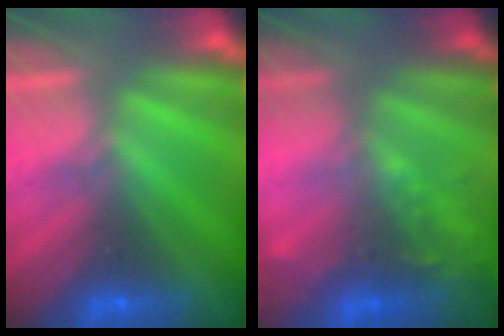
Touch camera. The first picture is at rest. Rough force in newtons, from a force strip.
{"total": 1.9}